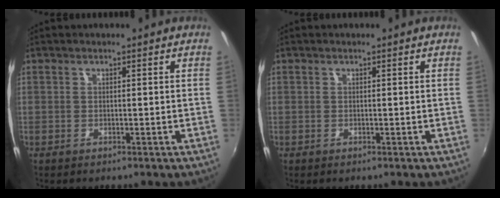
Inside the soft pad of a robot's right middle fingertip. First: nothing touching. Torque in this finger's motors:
{"motor_torque": [0.05, -0.20, 0.00, 0.00]}